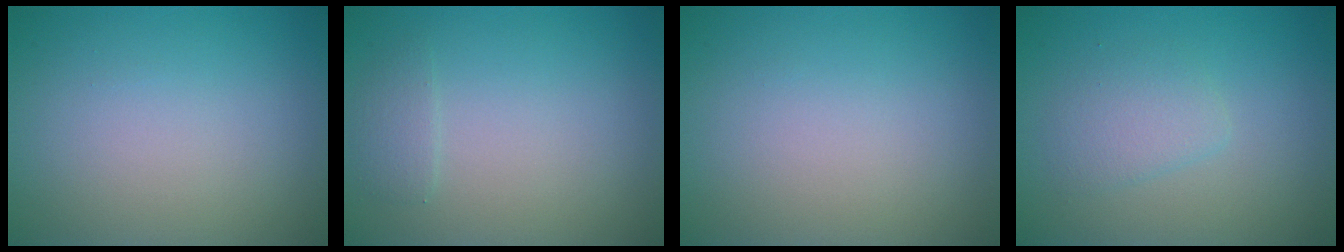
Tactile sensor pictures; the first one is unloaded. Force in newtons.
{"total": 1.1, "press": 1.1, "slide": 0.2}
{"total": 0.0}
{"total": 2.1, "press": 2.1, "slide": 0.1}